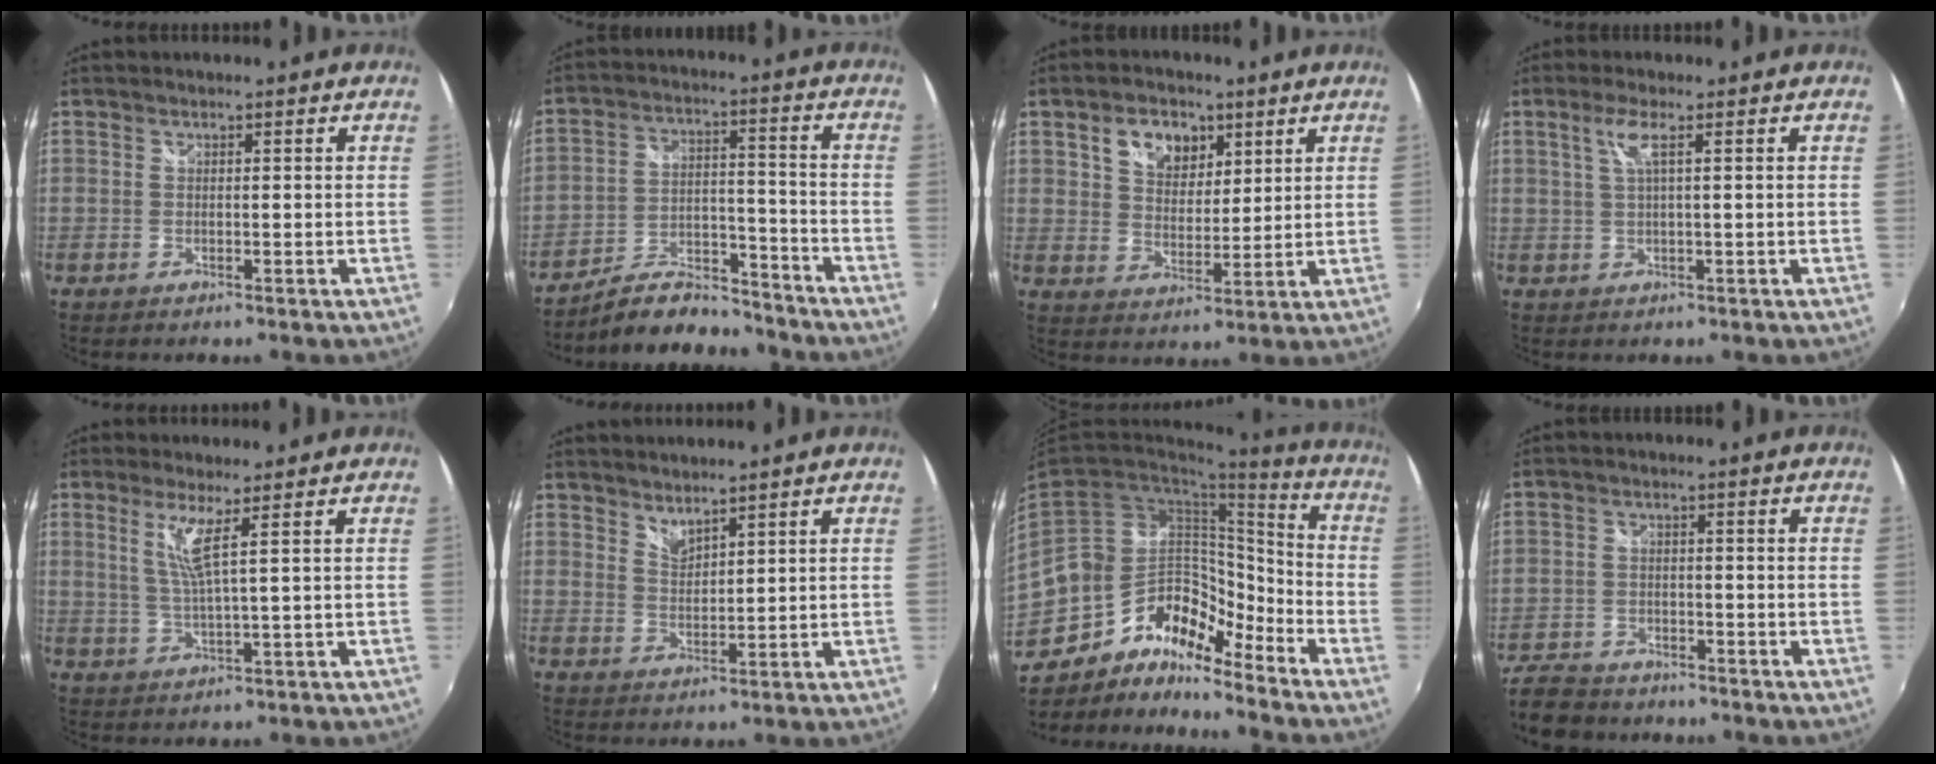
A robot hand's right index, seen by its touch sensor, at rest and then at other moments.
{"total": 12.4, "force": [-11.3, 3.8, 3.5], "torque": [-0.078, 0.024, -0.177]}
{"total": 8.3, "force": [4.2, 5.6, 4.5], "torque": [-0.076, 0.017, 0.073]}
{"total": 3.2, "force": [1.1, -0.3, 3.0], "torque": [-0.061, 0.002, 0.023]}
{"total": 4.6, "force": [2.3, -0.9, 3.9], "torque": [-0.076, -0.007, 0.047]}
{"total": 3.0, "force": [2.8, 0.5, 0.9], "torque": [-0.013, -0.002, 0.050]}
{"total": 19.1, "force": [-11.0, 12.7, 9.1], "torque": [-0.207, 0.010, -0.194]}
{"total": 10.5, "force": [-8.4, 5.5, 3.0], "torque": [-0.104, -0.002, -0.144]}